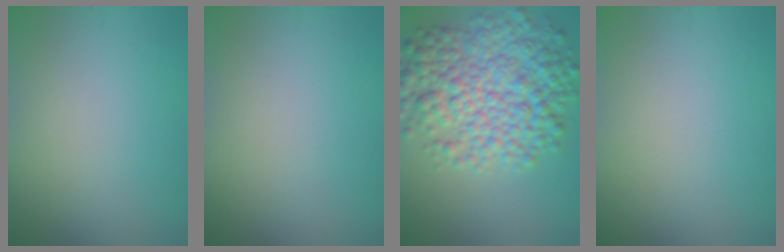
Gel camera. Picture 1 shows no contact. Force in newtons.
{"total": 0.0}
{"total": 9.0, "press": 9.0, "slide": 0.2}
{"total": 0.0}